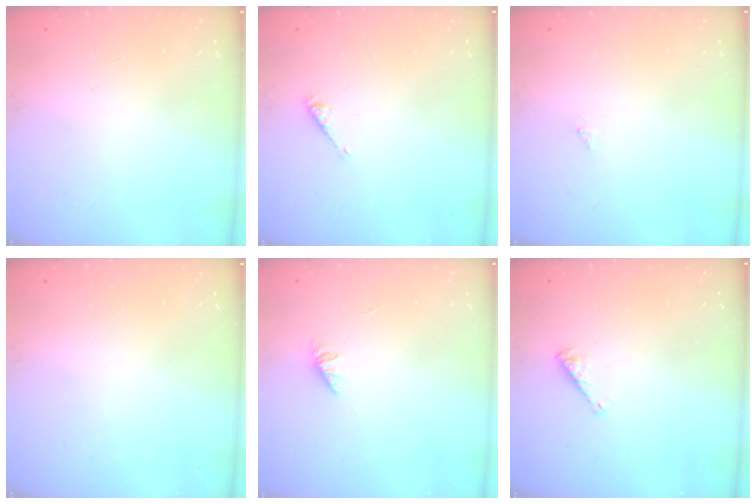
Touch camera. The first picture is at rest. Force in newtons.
{"total": 2.9, "press": 2.9, "slide": 0.5}
{"total": 0.0}
{"total": 0.0}
{"total": 1.1, "press": 1.0, "slide": 0.3}
{"total": 2.5, "press": 2.5, "slide": 0.4}